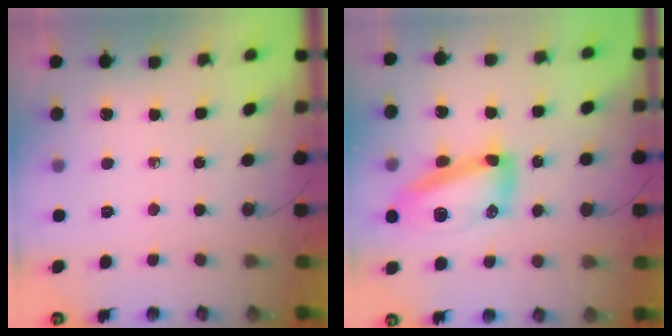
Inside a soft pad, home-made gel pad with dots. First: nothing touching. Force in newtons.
{"total": 14.8, "press": 14.8, "slide": 1.4}